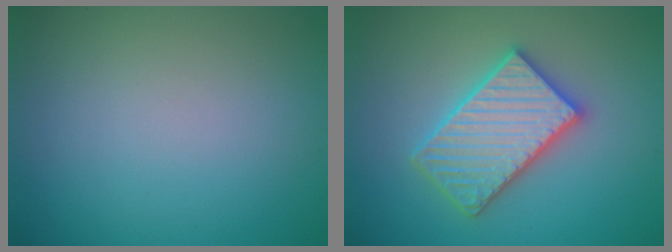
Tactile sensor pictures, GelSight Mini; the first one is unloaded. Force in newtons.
{"total": 5.5, "press": 5.5, "slide": 0.8}